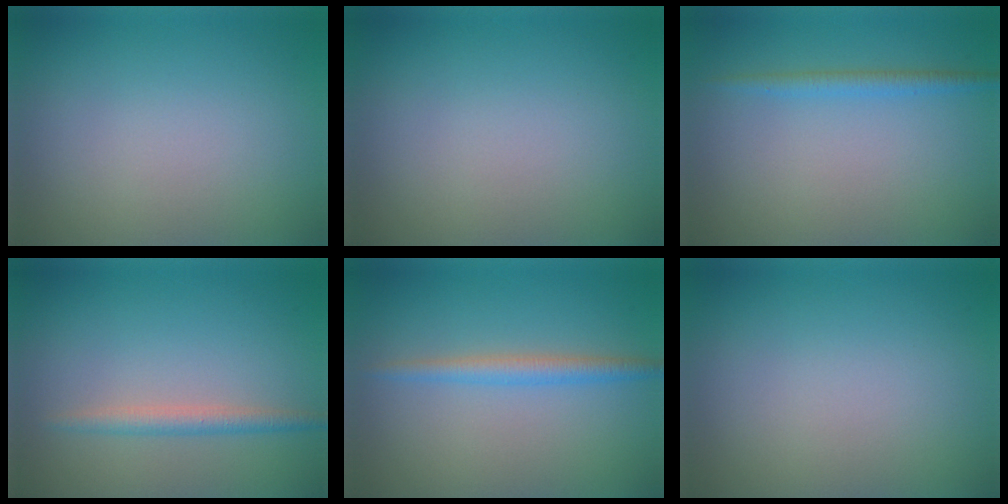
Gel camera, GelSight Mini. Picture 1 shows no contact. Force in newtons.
{"total": 0.0}
{"total": 1.6, "press": 1.6, "slide": 0.0}
{"total": 1.8, "press": 1.8, "slide": 0.1}
{"total": 2.2, "press": 2.2, "slide": 0.1}
{"total": 0.0}